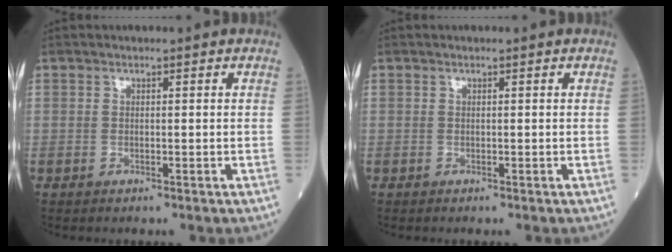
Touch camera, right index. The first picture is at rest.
{"total": 0.0}